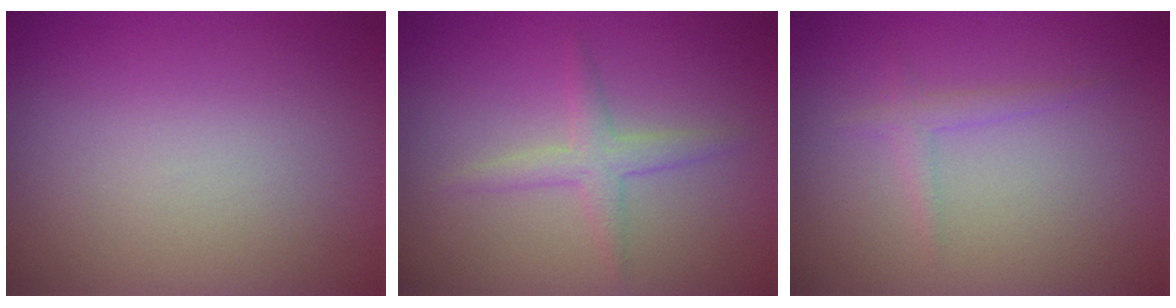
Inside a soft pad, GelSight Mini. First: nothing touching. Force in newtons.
{"total": 2.0, "press": 2.0, "slide": 0.1}
{"total": 1.2, "press": 1.2, "slide": 0.1}